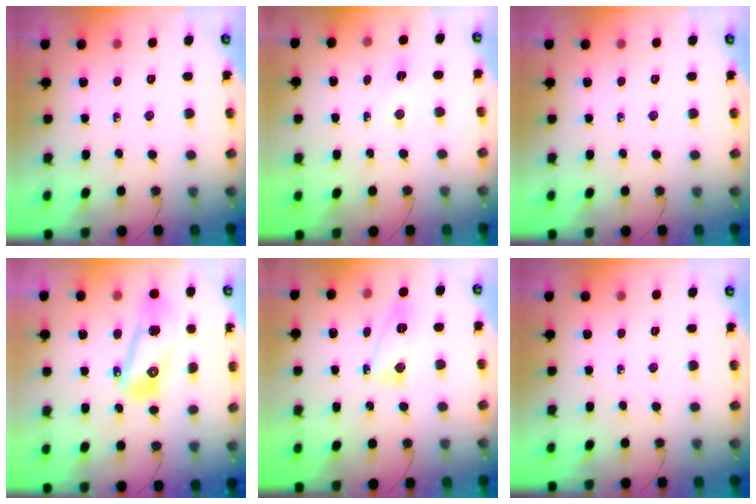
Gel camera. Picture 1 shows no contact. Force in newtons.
{"total": 2.4, "press": 2.4, "slide": 0.3}
{"total": 0.0}
{"total": 13.1, "press": 13.0, "slide": 1.5}
{"total": 8.0, "press": 7.9, "slide": 0.6}
{"total": 0.0}